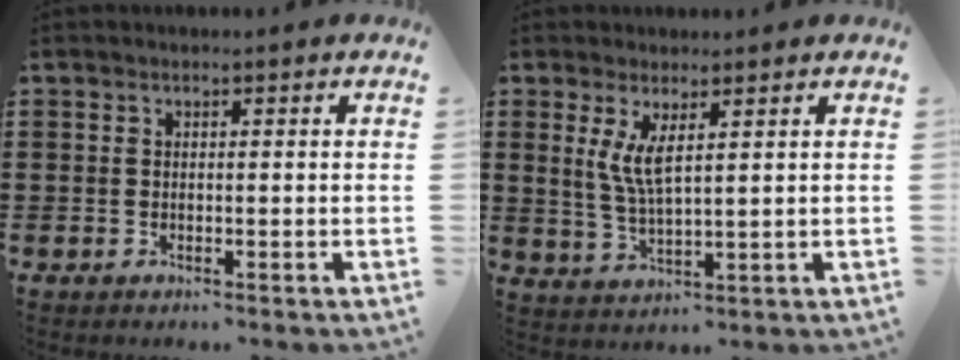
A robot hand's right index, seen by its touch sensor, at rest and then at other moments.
{"total": 4.8, "force": [2.1, 0.9, 4.2], "torque": [-0.090, -0.002, 0.037]}